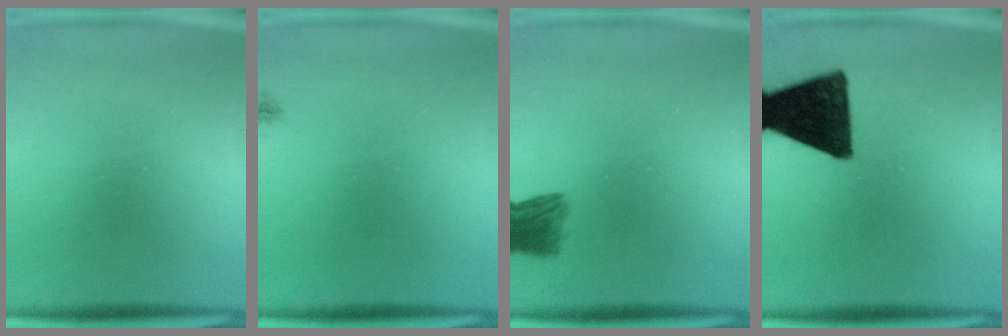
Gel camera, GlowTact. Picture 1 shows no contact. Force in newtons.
{"total": 0.7}
{"total": 5.3}
{"total": 15.0}